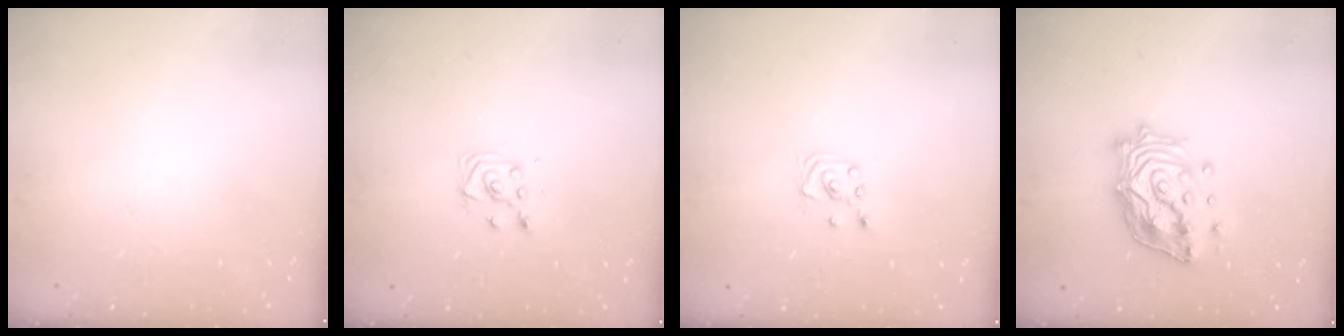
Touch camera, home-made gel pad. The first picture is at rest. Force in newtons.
{"total": 3.8, "press": 3.7, "slide": 0.4}
{"total": 2.0, "press": 2.0, "slide": 0.2}
{"total": 18.1, "press": 17.9, "slide": 2.7}